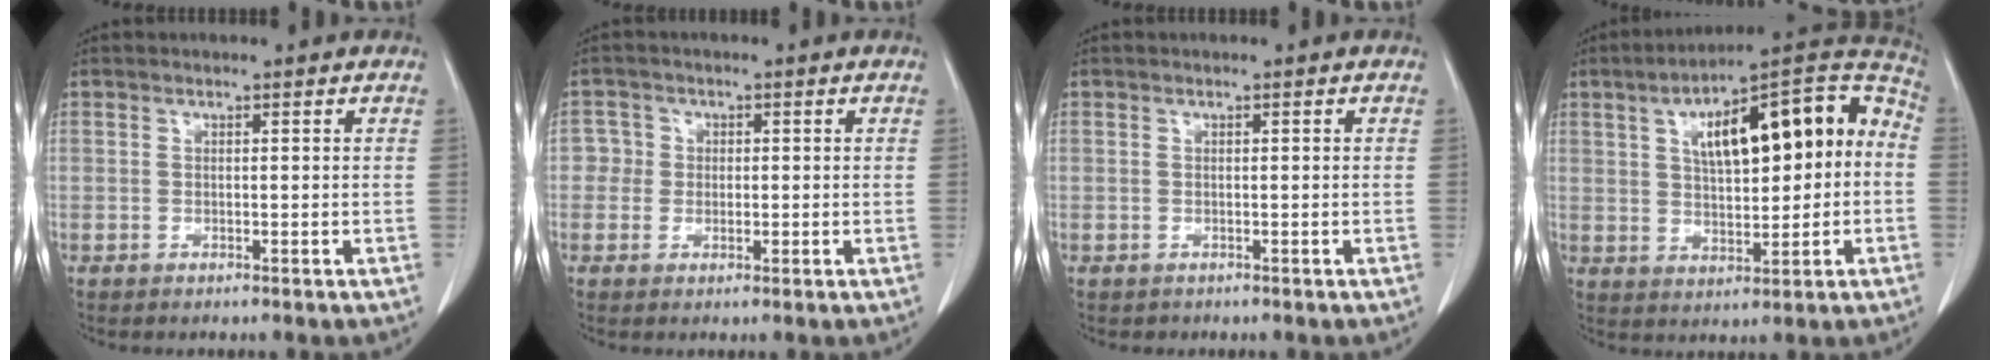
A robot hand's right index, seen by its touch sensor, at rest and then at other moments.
{"total": 2.8, "force": [-0.1, 2.8, 0.3], "torque": [0.012, 0.009, -0.006]}
{"total": 0.5, "force": [-0.3, 0.4, 0.0], "torque": [-0.004, 0.004, -0.004]}
{"total": 18.4, "force": [3.0, 6.2, 17.1], "torque": [-0.258, 0.047, 0.045]}